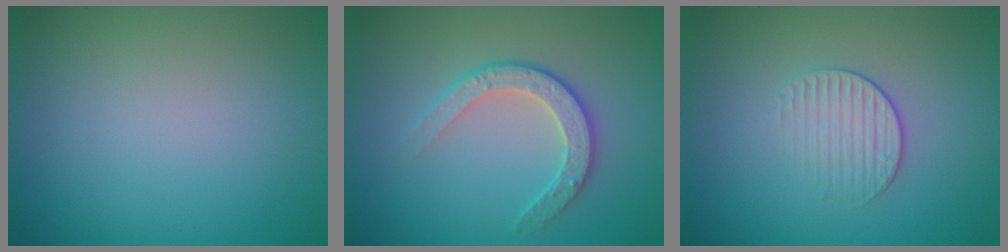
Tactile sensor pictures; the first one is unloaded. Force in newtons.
{"total": 3.0, "press": 2.7, "slide": 1.3}
{"total": 1.7, "press": 1.1, "slide": 1.3}